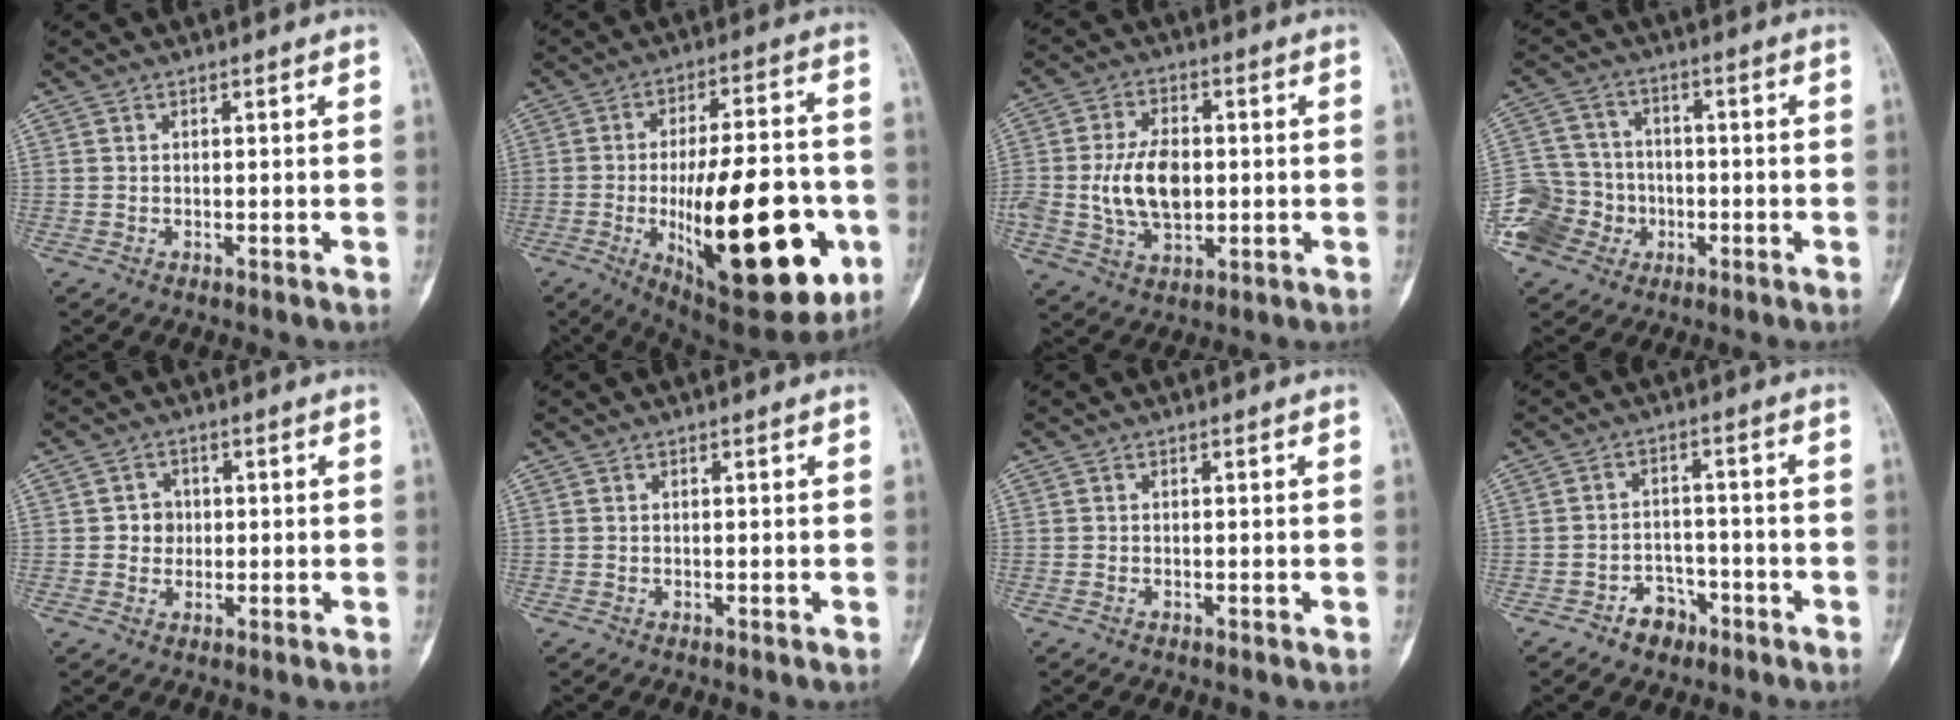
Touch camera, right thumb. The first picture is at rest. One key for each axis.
{"total": 29.0, "fx": -7.4, "fy": 10.8, "fz": 25.8, "tx": -0.359, "ty": 0.001, "tz": -0.090}
{"total": 11.2, "fx": -0.3, "fy": 7.0, "fz": 8.7, "tx": -0.149, "ty": 0.005, "tz": 0.001}
{"total": 13.1, "fx": -4.6, "fy": 11.5, "fz": 4.1, "tx": -0.074, "ty": 0.040, "tz": -0.076}
{"total": 3.3, "fx": 0.1, "fy": 3.0, "fz": 1.2, "tx": 0.005, "ty": 0.008, "tz": -0.002}
{"total": 0.0}
{"total": 0.0}
{"total": 4.9, "fx": -3.1, "fy": 3.5, "fz": 1.4, "tx": 0.003, "ty": 0.033, "tz": -0.048}